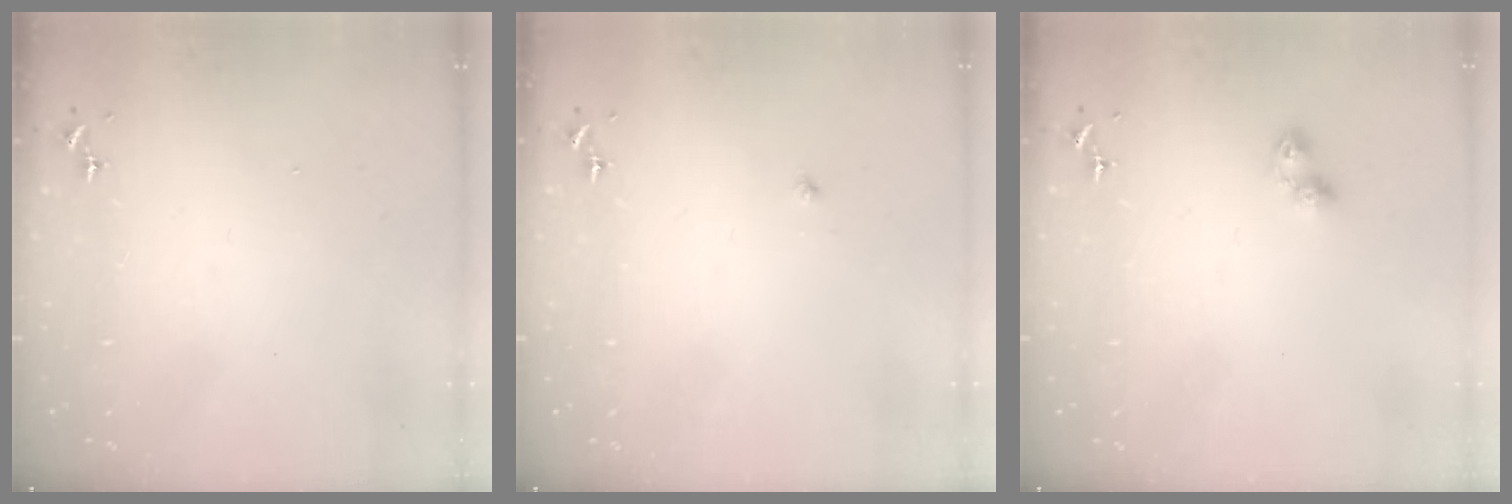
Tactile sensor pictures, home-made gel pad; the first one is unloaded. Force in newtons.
{"total": 1.8, "press": 1.8, "slide": 0.1}
{"total": 5.5, "press": 5.5, "slide": 0.5}